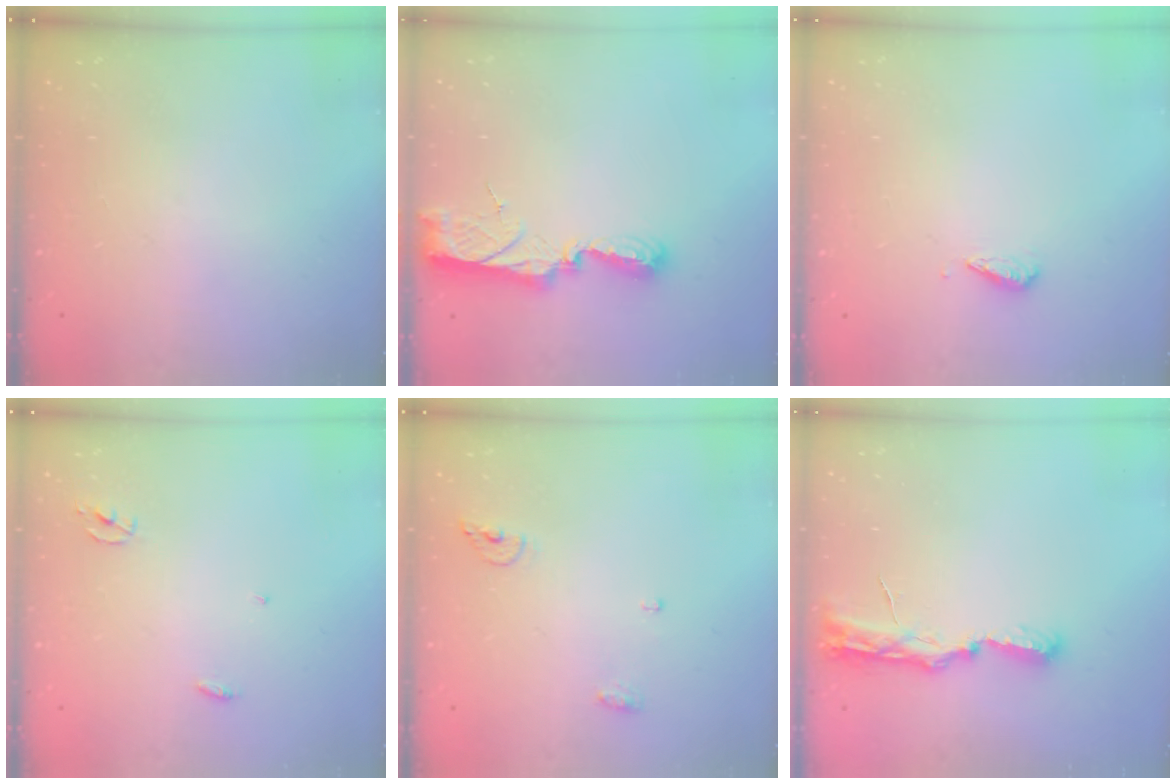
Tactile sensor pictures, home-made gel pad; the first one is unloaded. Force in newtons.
{"total": 9.8, "press": 9.7, "slide": 0.9}
{"total": 3.6, "press": 3.6, "slide": 0.5}
{"total": 2.5, "press": 2.5, "slide": 0.1}
{"total": 5.7, "press": 5.7, "slide": 1.0}
{"total": 8.0, "press": 8.0, "slide": 0.8}